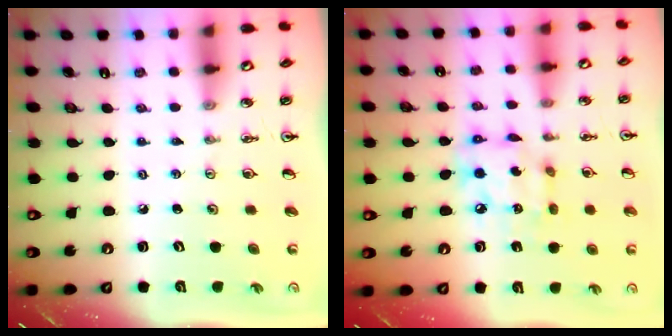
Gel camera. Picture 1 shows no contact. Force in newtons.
{"total": 11.0, "press": 11.0, "slide": 0.8}